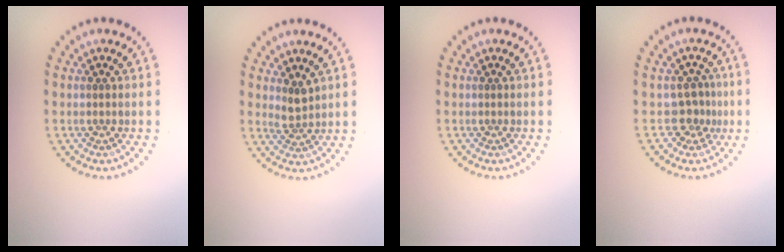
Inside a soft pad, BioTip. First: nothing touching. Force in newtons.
{"total": 1.8, "press": 1.4, "slide": 1.2}
{"total": 0.0}
{"total": 2.3, "press": 1.5, "slide": 1.7}